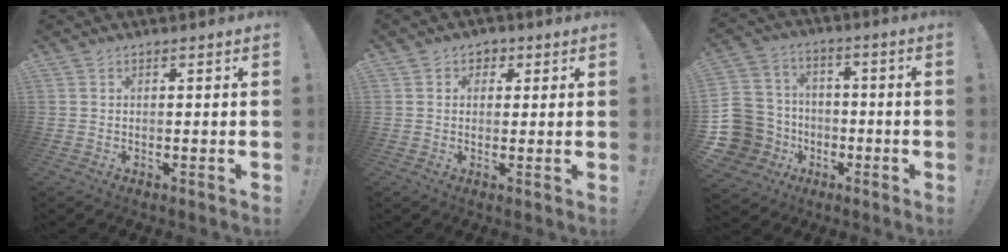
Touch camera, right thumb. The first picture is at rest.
{"total": 3.1, "force": [0.7, 2.8, 1.1], "torque": [-0.011, 0.001, 0.010]}
{"total": 16.7, "force": [-4.4, 14.8, 6.4], "torque": [-0.132, 0.035, -0.047]}